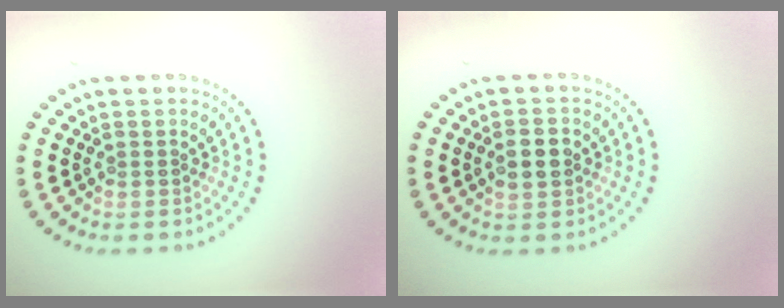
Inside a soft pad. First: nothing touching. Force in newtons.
{"total": 2.3, "press": 2.3, "slide": 0.2}